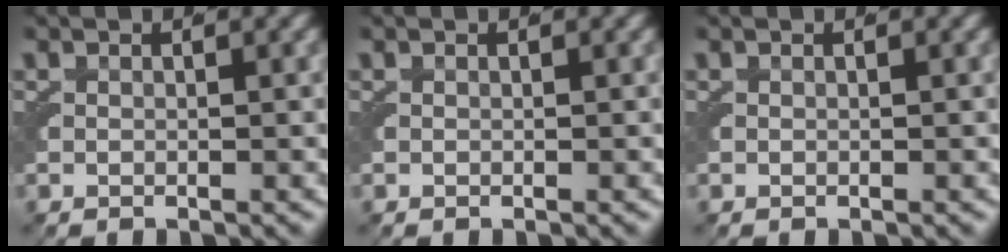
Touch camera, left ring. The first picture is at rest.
{"total": 0.0}
{"total": 0.0}